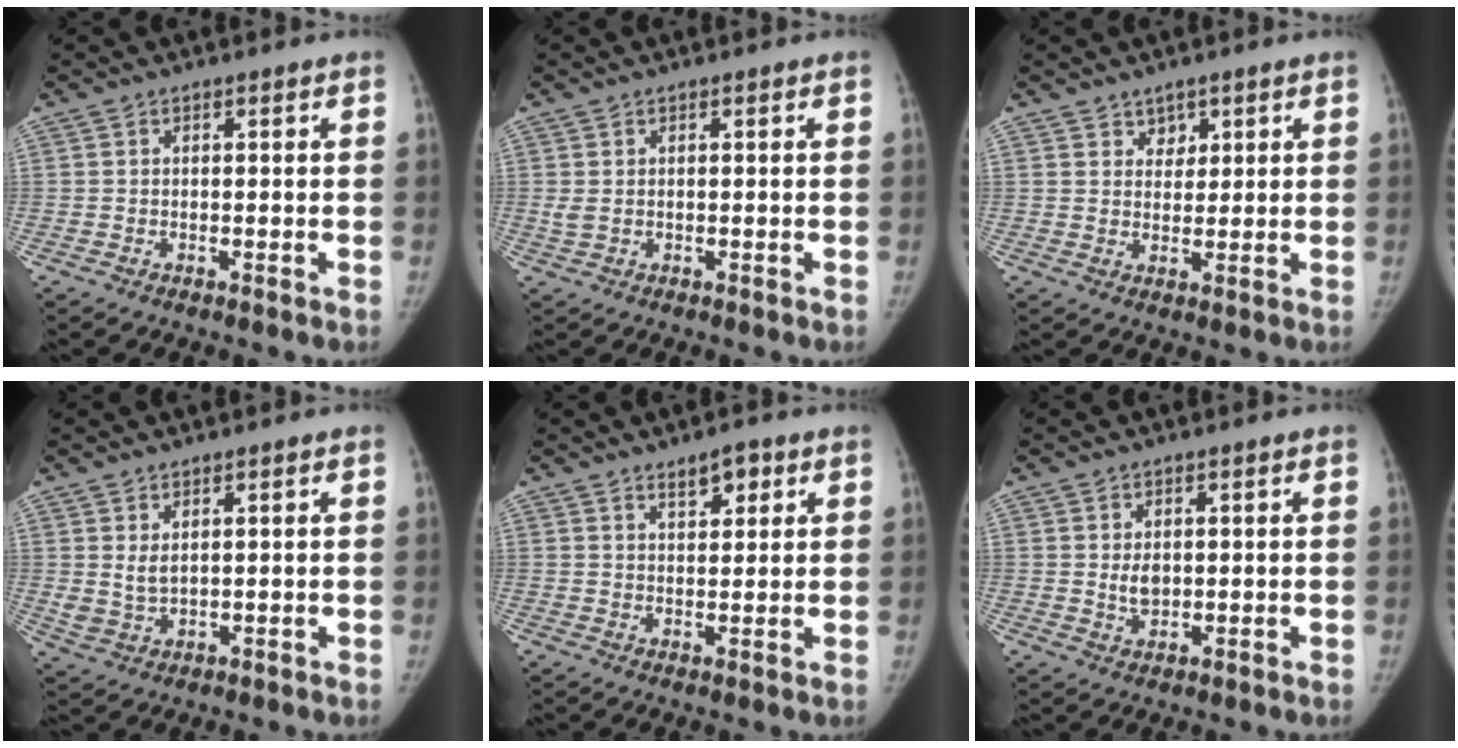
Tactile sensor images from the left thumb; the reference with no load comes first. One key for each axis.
{"total": 1.3, "fx": 0.3, "fy": 0.9, "fz": 1.0, "tx": -0.024, "ty": 0.000, "tz": 0.009}
{"total": 2.6, "fx": 1.8, "fy": 1.9, "fz": 0.3, "tx": 0.019, "ty": -0.013, "tz": 0.028}
{"total": 3.2, "fx": 1.1, "fy": 1.9, "fz": 2.3, "tx": -0.044, "ty": -0.011, "tz": 0.035}
{"total": 3.8, "fx": 2.4, "fy": 1.7, "fz": 2.4, "tx": -0.021, "ty": -0.015, "tz": 0.036}
{"total": 3.1, "fx": 0.4, "fy": 2.2, "fz": 2.1, "tx": -0.026, "ty": -0.007, "tz": 0.012}